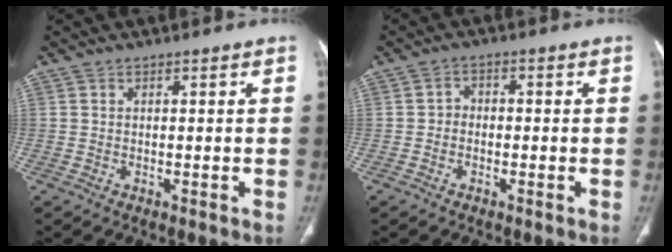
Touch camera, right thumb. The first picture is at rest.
{"total": 2.3, "force": [-0.6, 1.9, 1.1], "torque": [-0.005, 0.011, -0.019]}